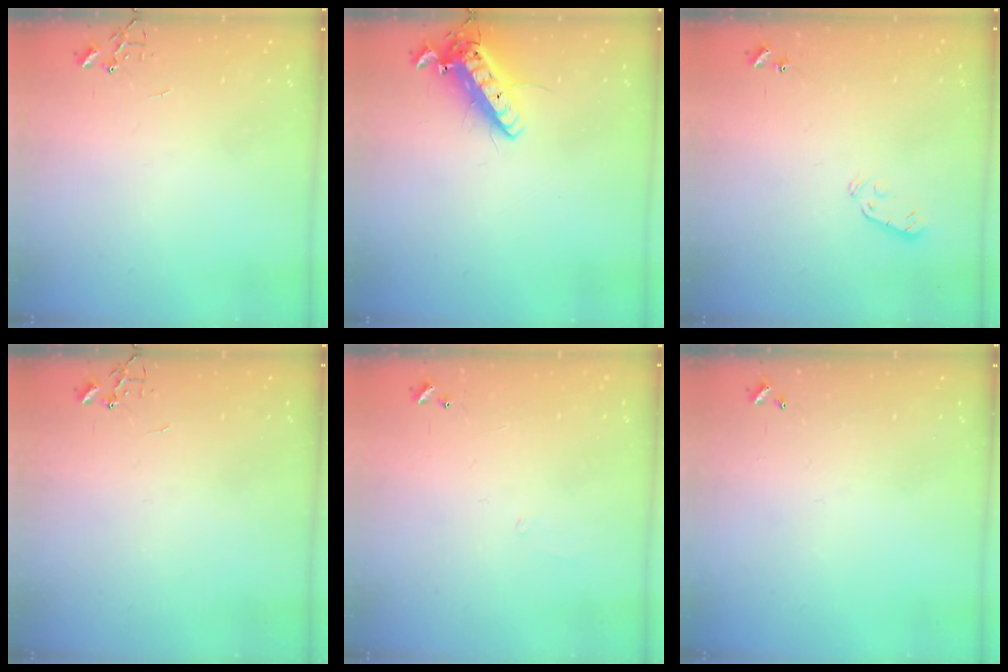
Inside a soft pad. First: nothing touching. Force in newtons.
{"total": 14.4, "press": 14.1, "slide": 2.7}
{"total": 4.1, "press": 4.0, "slide": 0.7}
{"total": 0.0}
{"total": 5.6, "press": 5.6, "slide": 0.4}
{"total": 0.0}